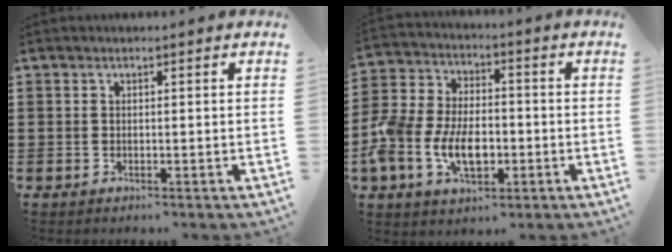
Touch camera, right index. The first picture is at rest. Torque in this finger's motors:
{"motor_torque": [1.78, -0.36, 1.05, 0.21]}